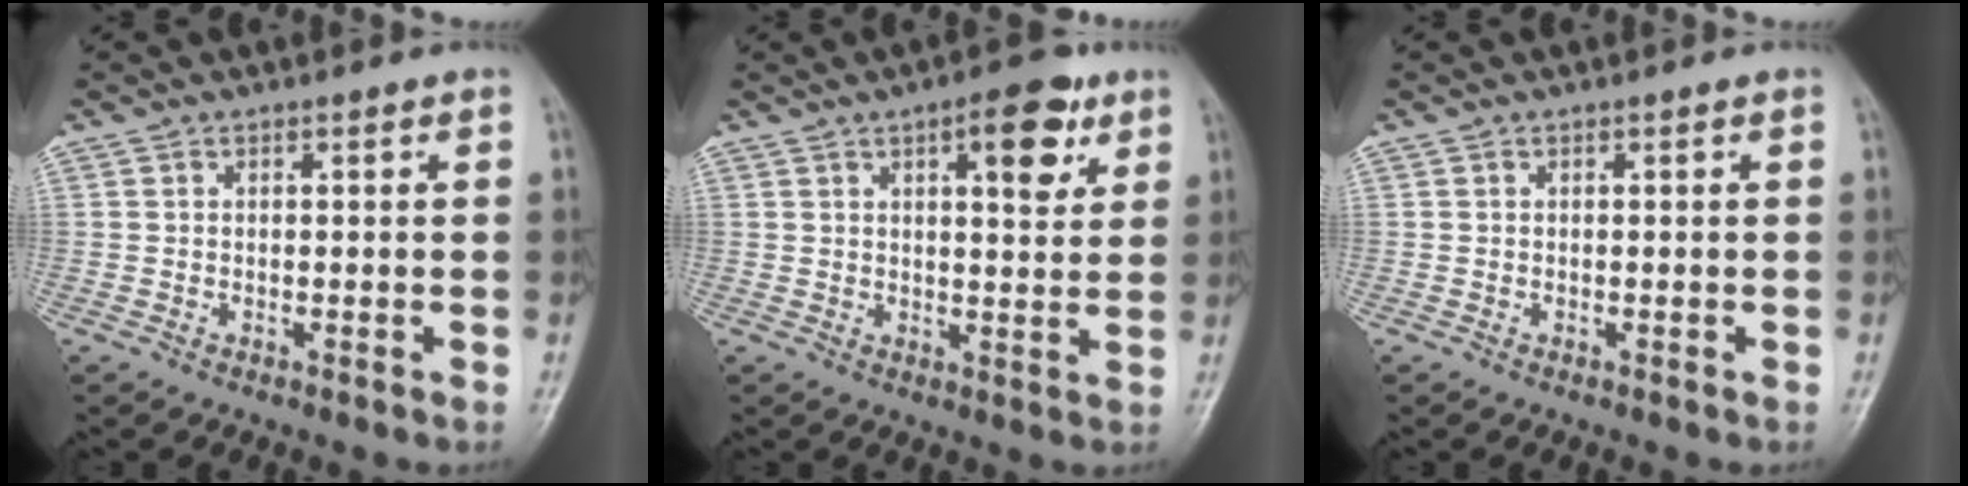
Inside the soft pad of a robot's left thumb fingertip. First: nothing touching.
{"total": 8.7, "force": [4.2, 3.4, 6.8], "torque": [-0.070, -0.015, 0.052]}
{"total": 0.0}